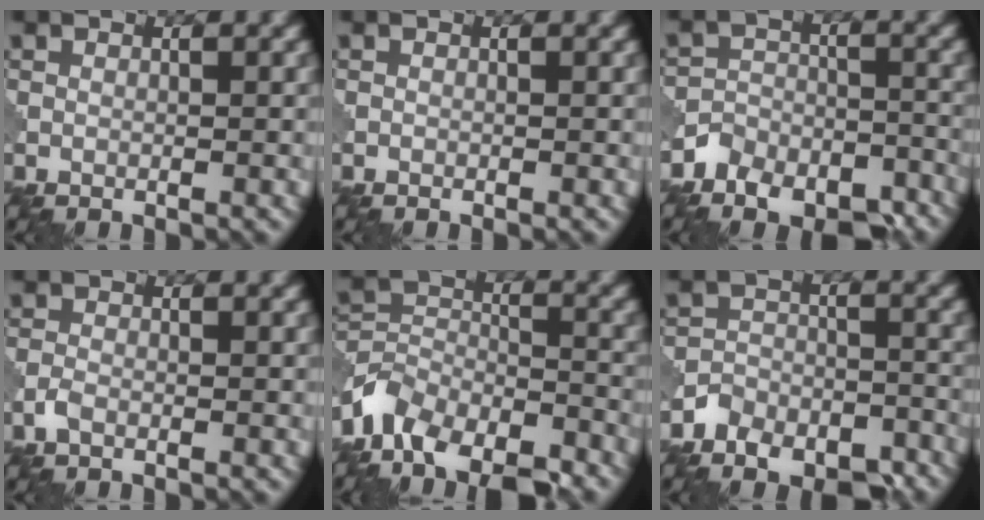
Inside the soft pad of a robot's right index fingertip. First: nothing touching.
{"total": 0.0}
{"total": 9.4, "force": [-7.5, 5.2, 2.3], "torque": [-0.021, -0.005, -0.127]}
{"total": 1.2, "force": [-0.7, 0.5, 0.7], "torque": [-0.019, 0.001, -0.020]}
{"total": 9.4, "force": [-7.4, 4.8, 3.4], "torque": [-0.063, -0.001, -0.132]}
{"total": 8.5, "force": [-6.8, 4.5, 2.2], "torque": [-0.018, -0.004, -0.114]}